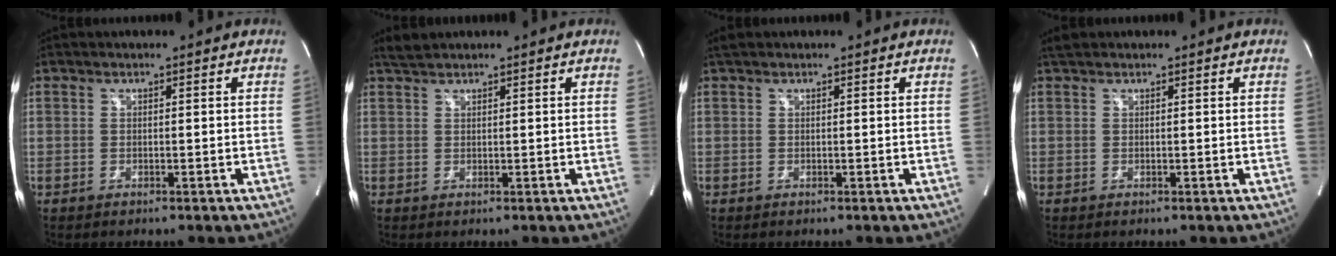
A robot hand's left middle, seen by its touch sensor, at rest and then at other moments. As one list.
[{"total": 1.8, "force": [1.7, 0.1, 0.4], "torque": [-0.016, 0.009, 0.038]}, {"total": 0.9, "force": [0.8, 0.2, 0.4], "torque": [-0.017, 0.016, 0.019]}, {"total": 1.2, "force": [1.1, 0.3, 0.3], "torque": [-0.014, 0.013, 0.024]}]